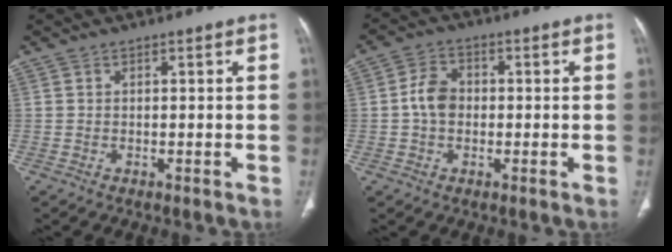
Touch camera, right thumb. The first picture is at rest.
{"total": 5.4, "force": [-0.3, 4.1, 3.4], "torque": [-0.053, 0.013, -0.013]}